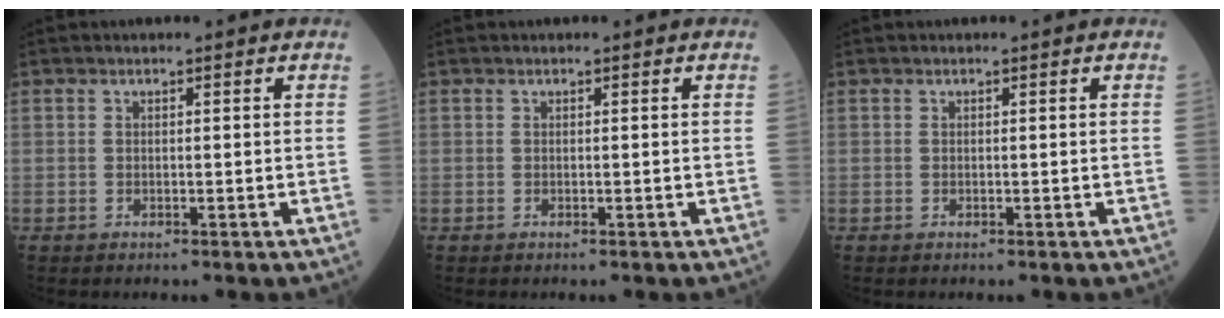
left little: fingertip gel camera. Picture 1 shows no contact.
{"total": 0.0}
{"total": 0.0}